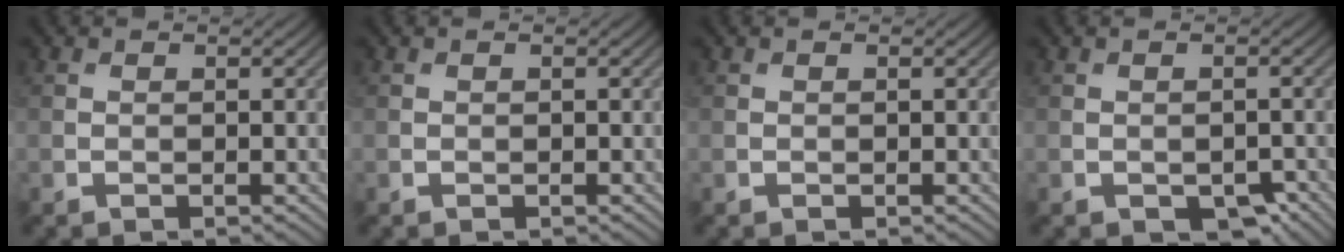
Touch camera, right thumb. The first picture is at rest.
{"total": 0.0}
{"total": 0.0}
{"total": 3.1, "force": [-1.8, 1.8, 1.8], "torque": [-0.022, -0.009, -0.018]}